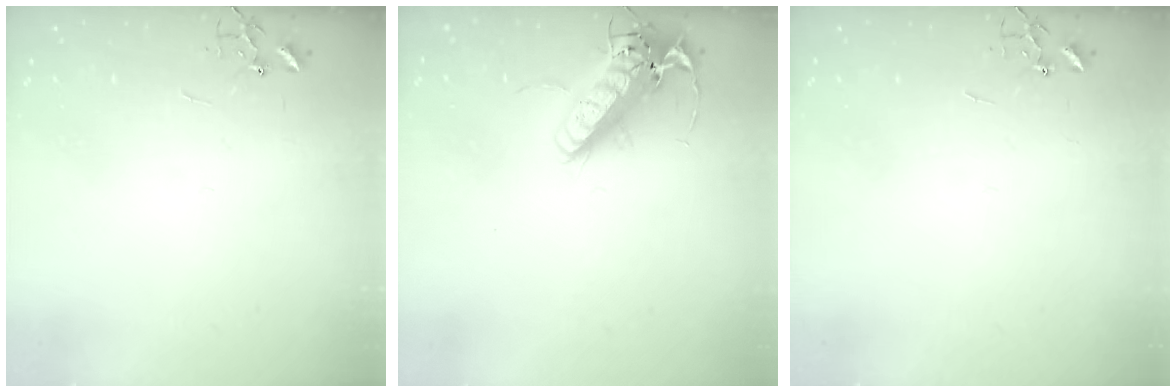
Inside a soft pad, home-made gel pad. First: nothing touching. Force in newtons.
{"total": 16.2, "press": 15.9, "slide": 3.2}
{"total": 0.0}